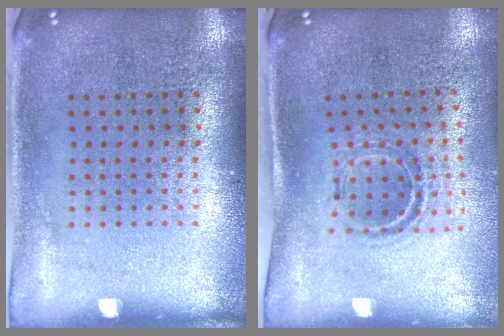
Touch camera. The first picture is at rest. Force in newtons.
{"total": 0.9, "press": 0.9, "slide": 0.3}